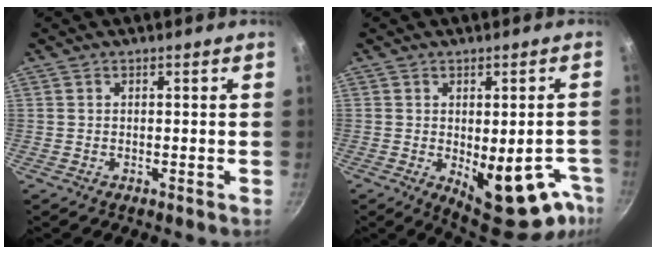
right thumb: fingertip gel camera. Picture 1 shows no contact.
{"total": 16.5, "force": [-5.8, 7.7, 13.3], "torque": [-0.104, -0.006, -0.059]}